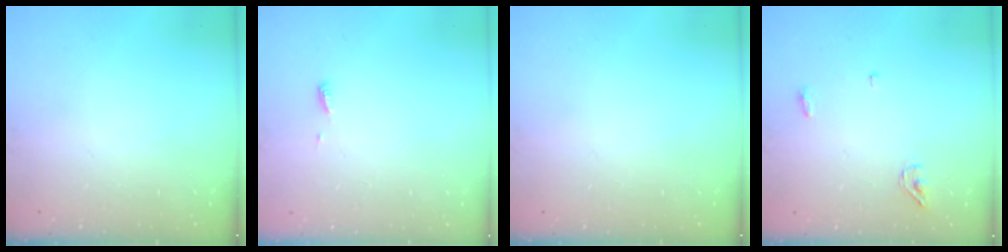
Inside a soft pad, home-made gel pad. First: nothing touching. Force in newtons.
{"total": 3.9, "press": 3.9, "slide": 0.5}
{"total": 0.0}
{"total": 3.6, "press": 3.5, "slide": 0.9}